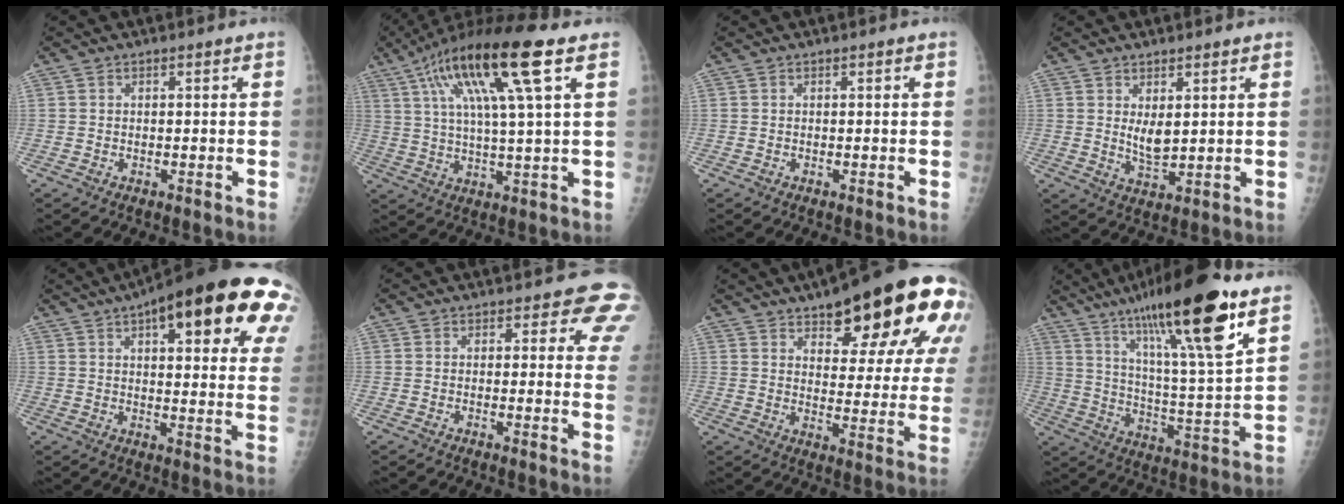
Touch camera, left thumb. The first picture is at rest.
{"total": 17.8, "force": [7.7, 2.2, 16.0], "torque": [-0.293, 0.002, 0.130]}
{"total": 0.0}
{"total": 4.5, "force": [1.5, 2.1, 3.7], "torque": [-0.058, -0.022, 0.034]}
{"total": 27.7, "force": [13.0, 8.8, 22.8], "torque": [-0.246, 0.005, 0.168]}
{"total": 6.7, "force": [4.6, 3.3, 3.7], "torque": [-0.001, -0.021, 0.030]}
{"total": 25.4, "force": [14.2, 8.5, 19.2], "torque": [-0.227, -0.039, 0.191]}
{"total": 23.4, "force": [14.2, 3.2, 18.3], "torque": [-0.293, -0.049, 0.235]}